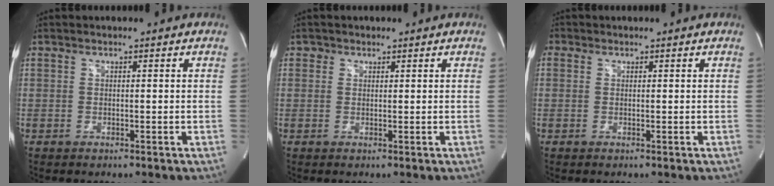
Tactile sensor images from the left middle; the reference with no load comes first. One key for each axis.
{"total": 1.0, "fx": 0.6, "fy": 0.8, "fz": -0.1, "tx": 0.010, "ty": -0.001, "tz": 0.005}
{"total": 1.0, "fx": 0.4, "fy": 0.9, "fz": 0.3, "tx": -0.004, "ty": 0.004, "tz": 0.005}